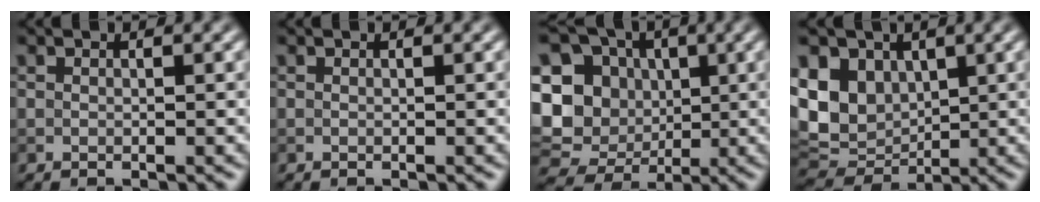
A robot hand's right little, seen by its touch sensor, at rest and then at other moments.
{"total": 0.0}
{"total": 12.9, "force": [0.5, 11.5, 5.7], "torque": [-0.138, 0.013, -0.002]}
{"total": 9.4, "force": [2.3, 7.2, 5.6], "torque": [-0.119, 0.008, 0.047]}